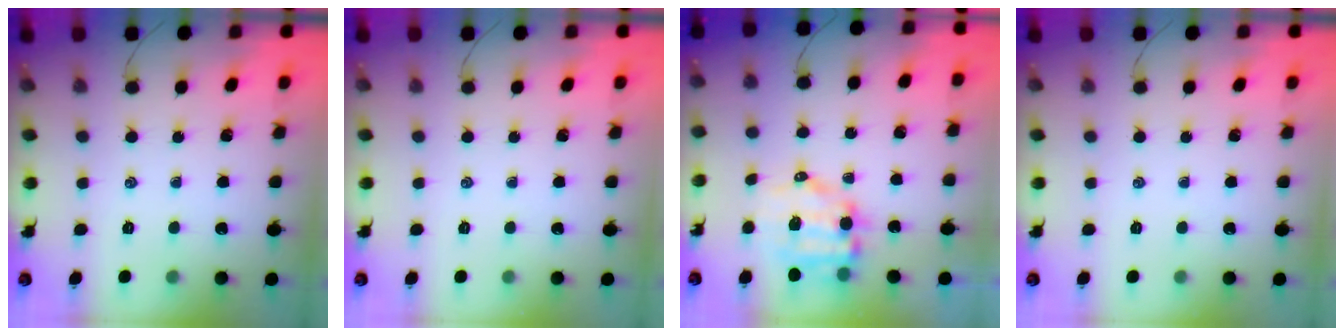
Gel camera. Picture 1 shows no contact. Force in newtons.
{"total": 0.0}
{"total": 7.8, "press": 7.6, "slide": 1.9}
{"total": 0.0}